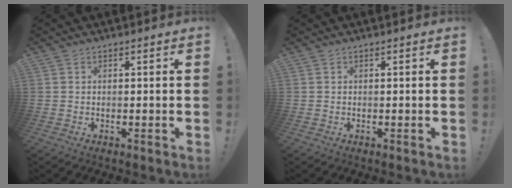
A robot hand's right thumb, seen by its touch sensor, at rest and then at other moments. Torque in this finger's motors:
{"motor_torque": [-0.01, 0.00, -0.12, 0.13, 0.00]}